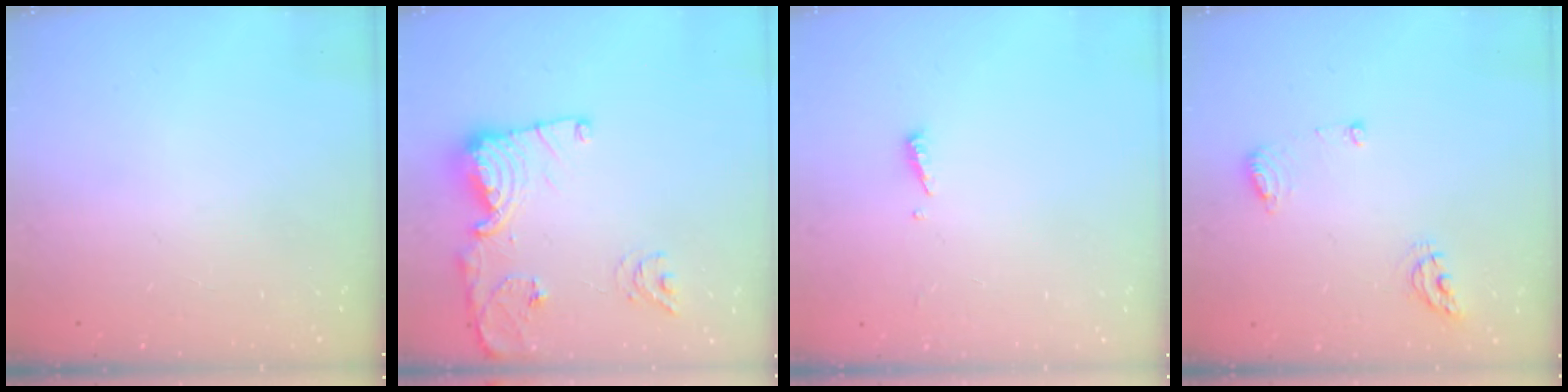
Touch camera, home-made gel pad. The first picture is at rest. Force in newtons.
{"total": 14.6, "press": 14.6, "slide": 1.0}
{"total": 3.7, "press": 3.6, "slide": 0.5}
{"total": 6.9, "press": 6.8, "slide": 0.9}